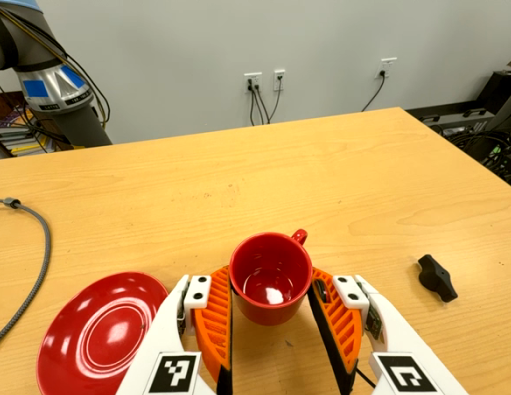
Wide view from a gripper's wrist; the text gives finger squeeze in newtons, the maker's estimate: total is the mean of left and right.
{"total": 5.5, "left": 5.5, "right": 5.4}